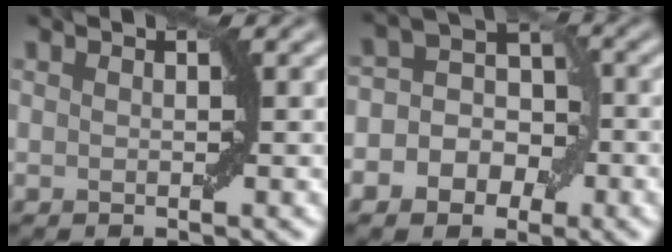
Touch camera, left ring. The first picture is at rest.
{"total": 6.6, "force": [-1.5, 5.5, 3.3], "torque": [-0.023, 0.031, -0.048]}